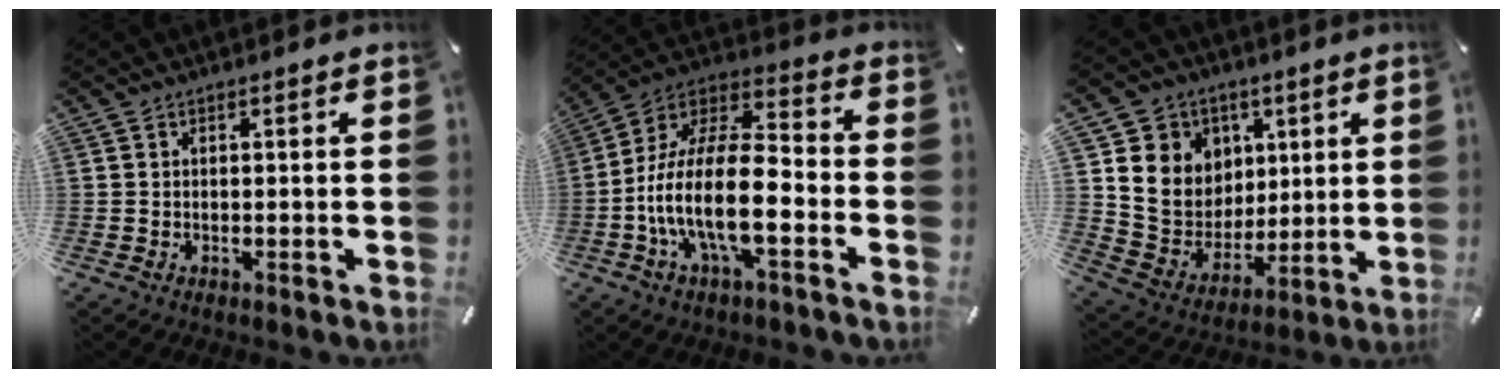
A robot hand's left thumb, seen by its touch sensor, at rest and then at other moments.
{"total": 18.2, "force": [-6.2, 7.5, 15.3], "torque": [-0.313, 0.010, -0.107]}
{"total": 12.4, "force": [3.2, 11.8, 1.7], "torque": [-0.035, -0.020, 0.077]}